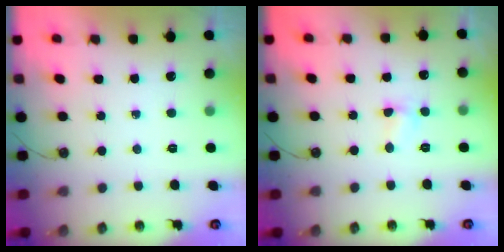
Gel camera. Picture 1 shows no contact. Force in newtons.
{"total": 4.7, "press": 4.6, "slide": 0.6}